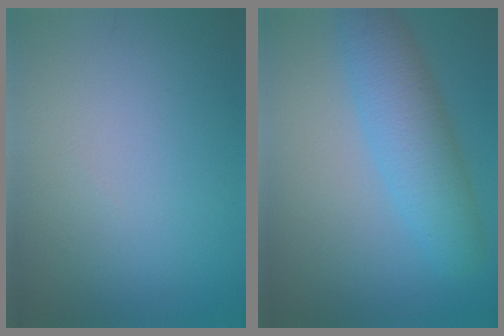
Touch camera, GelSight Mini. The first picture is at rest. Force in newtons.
{"total": 5.6, "press": 5.6, "slide": 0.2}